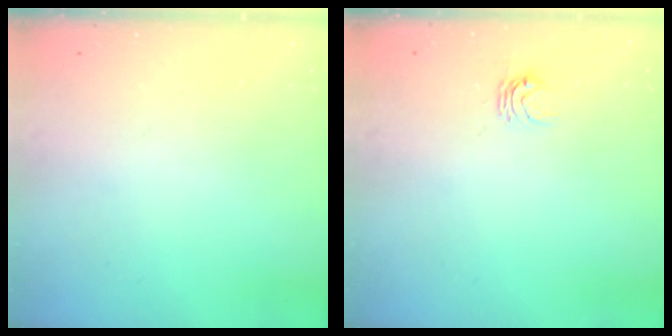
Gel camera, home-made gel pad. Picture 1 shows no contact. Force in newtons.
{"total": 3.9, "press": 3.8, "slide": 0.5}